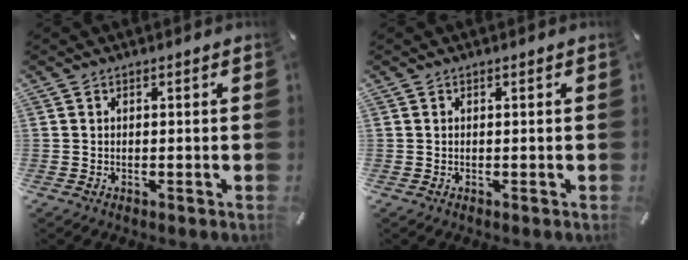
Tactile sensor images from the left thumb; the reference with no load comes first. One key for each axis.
{"total": 0.0}